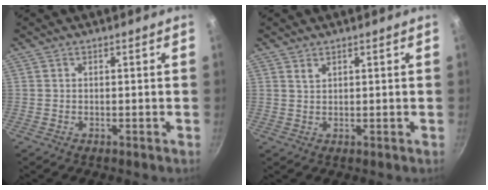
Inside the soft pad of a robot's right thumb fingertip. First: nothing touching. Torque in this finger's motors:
{"motor_torque": [0.05, 0.05, 0.38, 0.25, 0.06]}